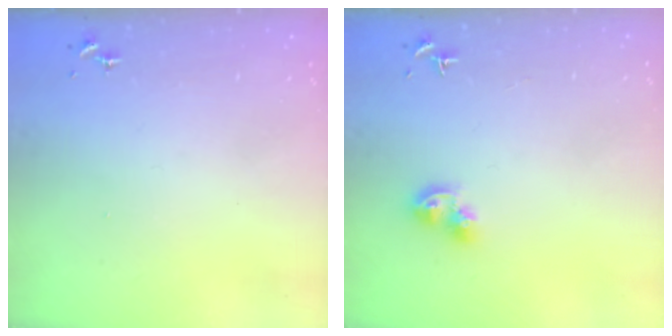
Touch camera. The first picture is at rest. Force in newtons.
{"total": 7.9, "press": 7.9, "slide": 0.4}